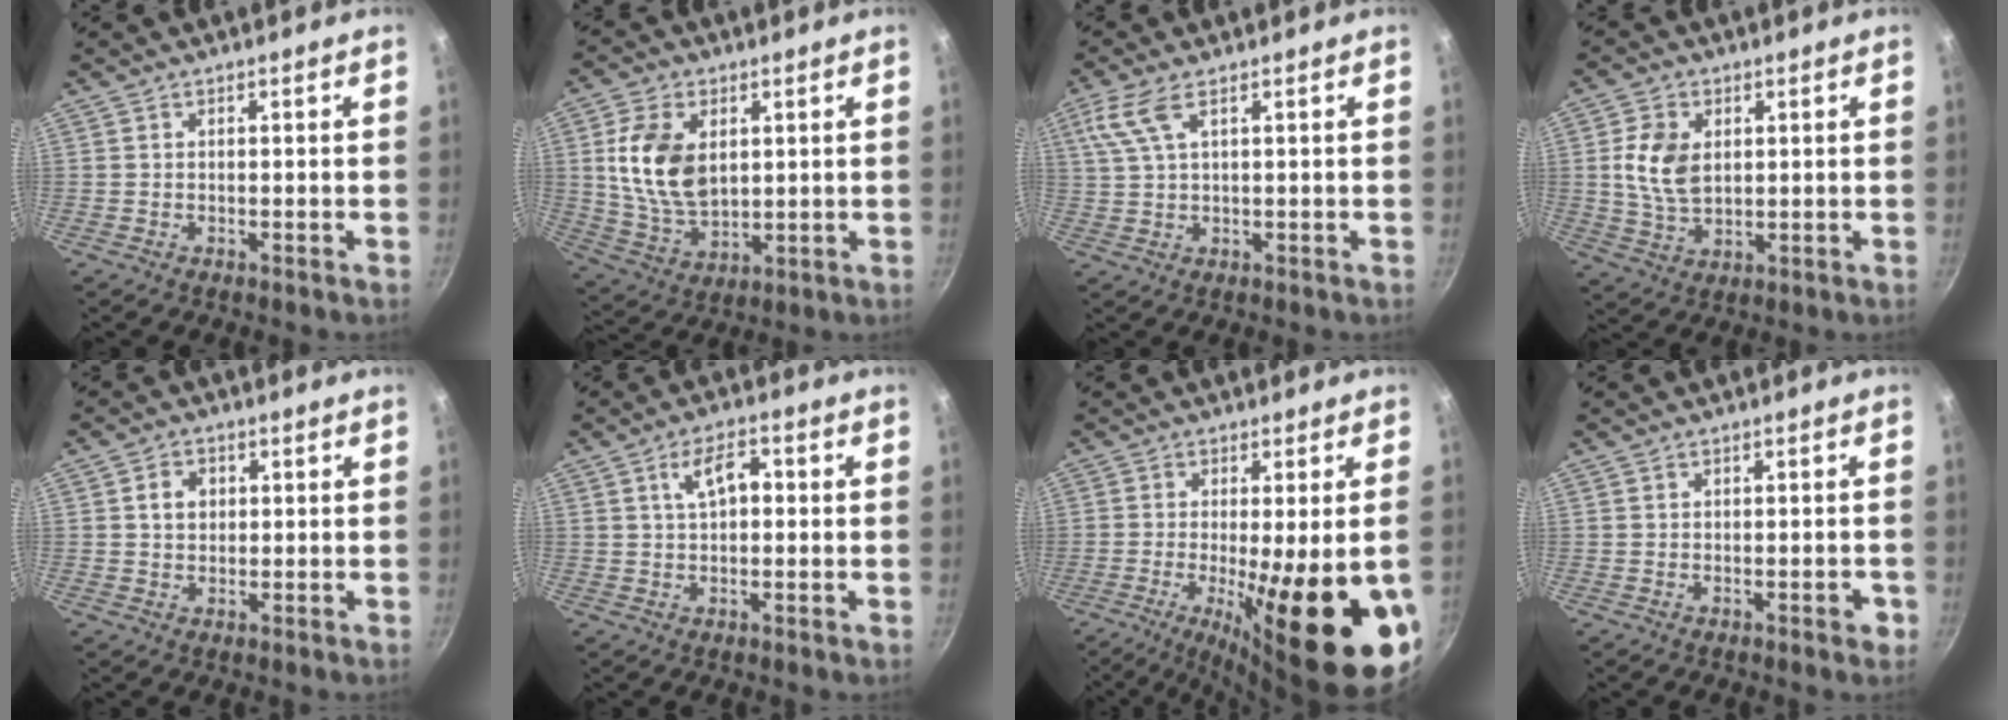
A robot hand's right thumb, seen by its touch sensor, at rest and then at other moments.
{"total": 13.5, "force": [2.8, 8.6, 10.0], "torque": [-0.173, -0.019, 0.063]}
{"total": 6.1, "force": [2.6, 2.2, 5.0], "torque": [-0.117, 0.008, 0.058]}
{"total": 8.6, "force": [1.6, 5.7, 6.3], "torque": [-0.110, -0.009, 0.033]}
{"total": 4.0, "force": [0.8, 3.3, 2.2], "torque": [-0.019, 0.005, 0.011]}
{"total": 5.9, "force": [1.2, 3.1, 5.0], "torque": [-0.074, 0.016, 0.017]}
{"total": 22.7, "force": [-5.7, 5.2, 21.4], "torque": [-0.296, -0.025, -0.069]}
{"total": 2.2, "force": [-0.8, 0.8, 1.9], "torque": [-0.014, 0.006, -0.012]}